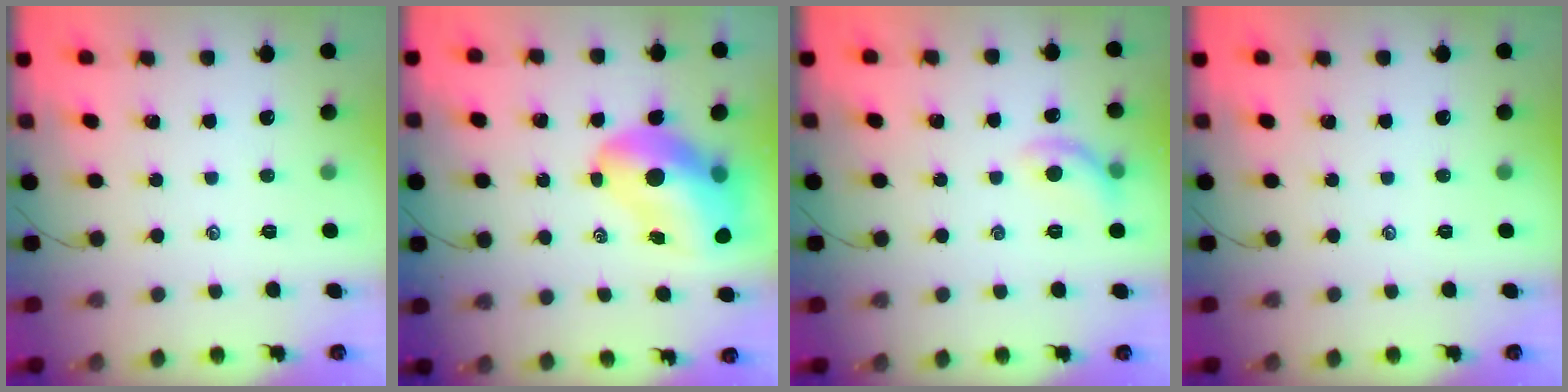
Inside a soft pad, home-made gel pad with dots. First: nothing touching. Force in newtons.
{"total": 16.4, "press": 15.7, "slide": 4.8}
{"total": 7.9, "press": 7.9, "slide": 0.6}
{"total": 0.0}